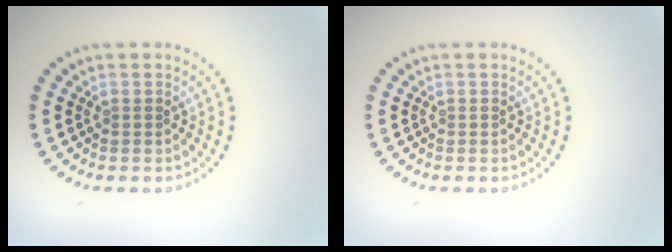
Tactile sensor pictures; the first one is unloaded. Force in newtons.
{"total": 0.0}